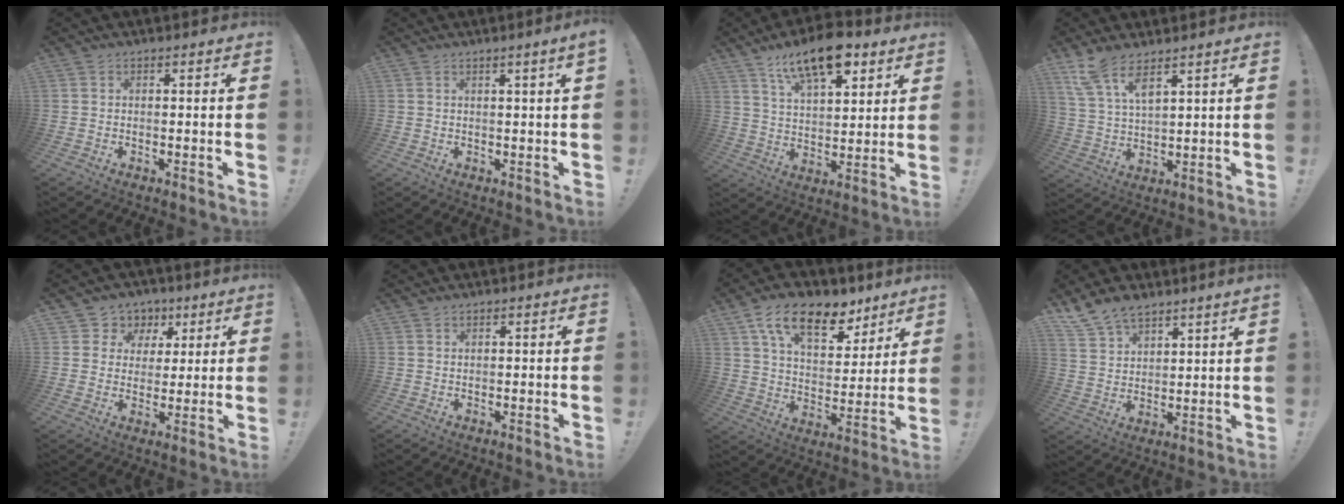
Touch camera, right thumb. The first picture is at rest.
{"total": 2.2, "force": [0.9, -0.4, 2.0], "torque": [-0.031, -0.005, 0.013]}
{"total": 15.0, "force": [9.6, 6.6, 9.4], "torque": [-0.147, -0.048, 0.166]}
{"total": 9.3, "force": [7.2, 2.6, 5.4], "torque": [-0.118, -0.032, 0.135]}
{"total": 7.0, "force": [2.5, 6.5, 1.2], "torque": [-0.017, -0.017, 0.052]}
{"total": 0.6, "force": [0.5, 0.1, 0.2], "torque": [-0.008, 0.002, 0.011]}
{"total": 17.0, "force": [10.1, 8.8, 10.5], "torque": [-0.169, -0.055, 0.177]}
{"total": 8.8, "force": [7.9, 2.8, 2.8], "torque": [-0.065, -0.049, 0.155]}